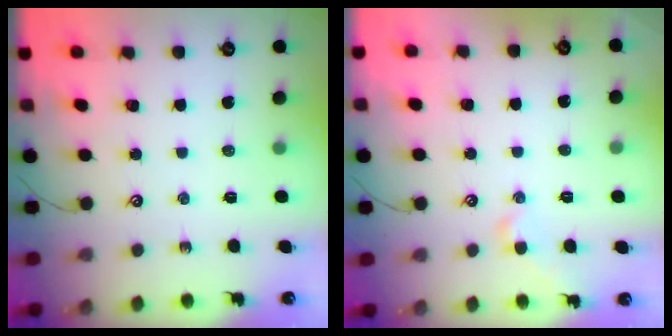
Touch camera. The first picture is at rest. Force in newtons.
{"total": 1.1, "press": 1.1, "slide": 0.2}